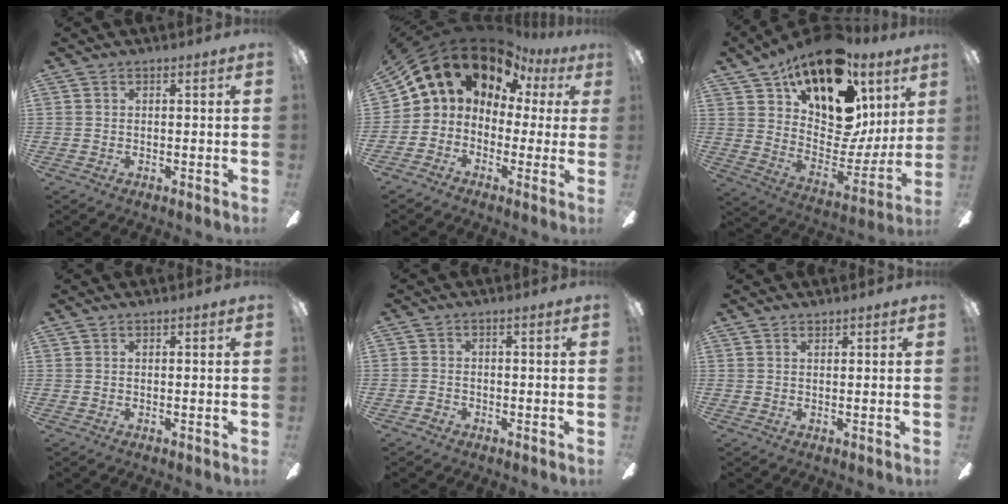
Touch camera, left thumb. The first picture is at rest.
{"total": 13.4, "force": [7.6, 9.3, 6.1], "torque": [-0.129, -0.040, 0.136]}
{"total": 23.2, "force": [14.8, 12.0, 13.2], "torque": [-0.205, -0.103, 0.265]}
{"total": 0.0}
{"total": 1.5, "force": [-1.2, 0.9, 0.1], "torque": [-0.001, 0.006, -0.025]}
{"total": 0.7, "force": [0.6, 0.3, 0.1], "torque": [-0.003, 0.001, 0.012]}